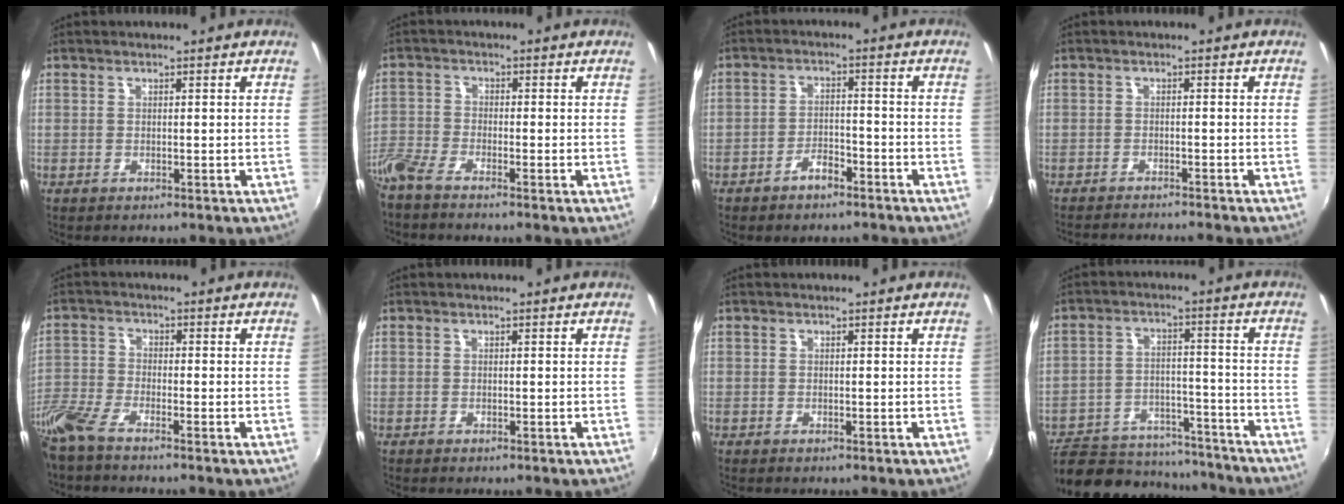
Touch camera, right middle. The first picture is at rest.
{"total": 4.6, "force": [-4.1, 0.5, 2.1], "torque": [-0.061, -0.012, -0.091]}
{"total": 4.0, "force": [-3.0, 1.7, 2.0], "torque": [-0.048, 0.004, -0.044]}
{"total": 6.2, "force": [-5.8, -0.5, 2.1], "torque": [-0.050, -0.013, -0.092]}
{"total": 6.8, "force": [-5.6, 1.1, 3.7], "torque": [-0.096, -0.016, -0.119]}
{"total": 0.0}
{"total": 0.0}
{"total": 21.1, "force": [-17.6, 8.4, 7.9], "torque": [-0.171, 0.005, -0.236]}